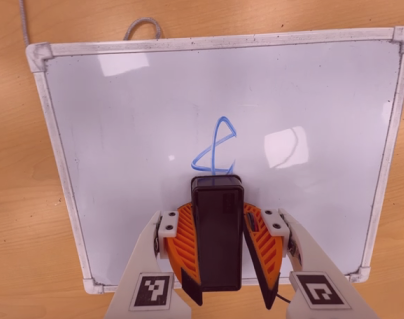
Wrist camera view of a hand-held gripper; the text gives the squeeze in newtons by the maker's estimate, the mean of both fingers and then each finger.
{"total": 9.3, "left": 8.9, "right": 9.7}